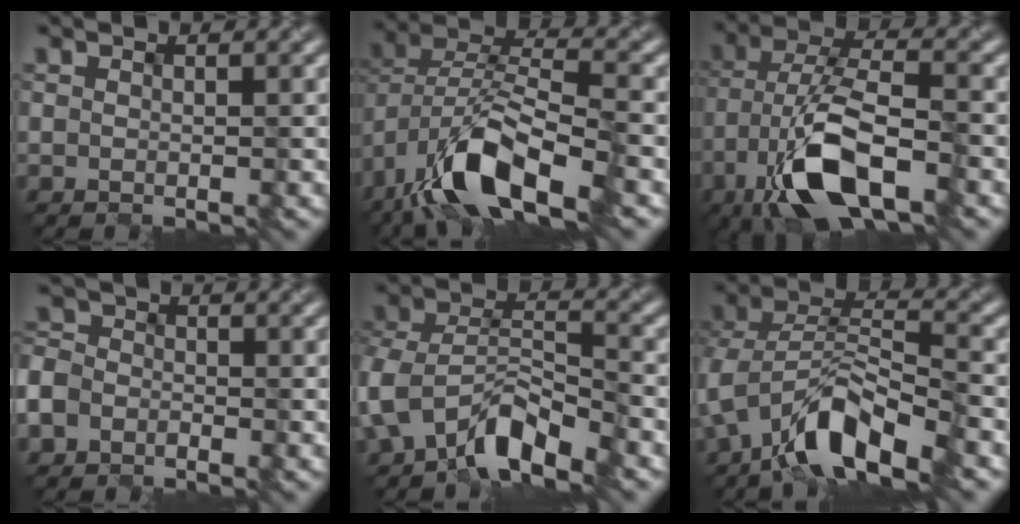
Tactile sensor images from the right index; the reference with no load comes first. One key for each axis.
{"total": 10.4, "fx": -6.1, "fy": 3.9, "fz": 7.4, "tx": -0.137, "ty": 0.002, "tz": -0.115}
{"total": 9.2, "fx": -4.9, "fy": 3.2, "fz": 7.2, "tx": -0.146, "ty": 0.005, "tz": -0.094}
{"total": 4.3, "fx": -1.9, "fy": 3.4, "fz": 1.7, "tx": -0.020, "ty": 0.000, "tz": -0.050}
{"total": 7.6, "fx": -4.8, "fy": 3.8, "fz": 4.5, "tx": -0.076, "ty": -0.003, "tz": -0.095}
{"total": 9.3, "fx": -5.3, "fy": 4.3, "fz": 6.3, "tx": -0.112, "ty": 0.005, "tz": -0.100}